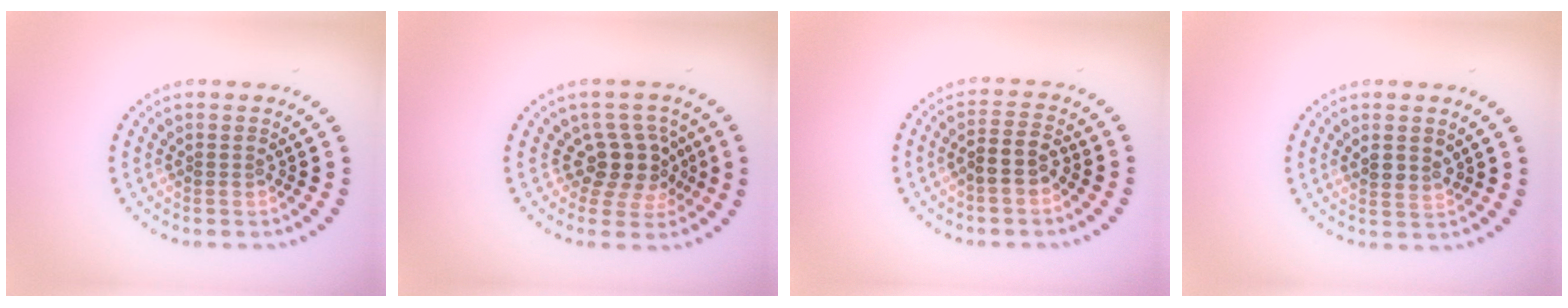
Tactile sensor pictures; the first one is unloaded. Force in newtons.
{"total": 3.7, "press": 2.8, "slide": 2.3}
{"total": 2.6, "press": 2.3, "slide": 1.1}
{"total": 1.3, "press": 1.2, "slide": 0.6}